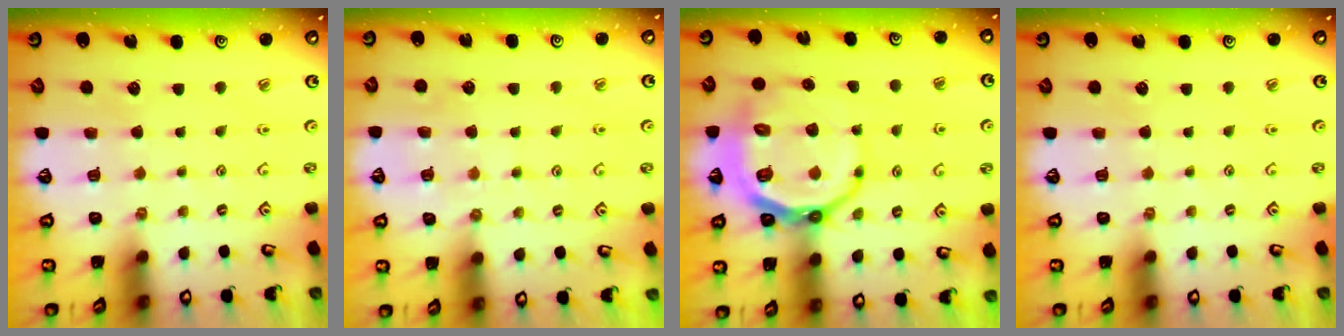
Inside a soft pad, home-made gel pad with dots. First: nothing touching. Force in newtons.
{"total": 5.8, "press": 5.7, "slide": 0.8}
{"total": 16.4, "press": 15.9, "slide": 3.8}
{"total": 0.0}